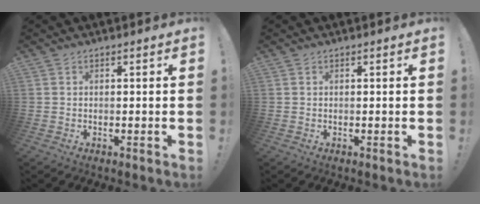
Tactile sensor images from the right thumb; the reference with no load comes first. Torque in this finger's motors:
{"motor_torque": [0.03, 0.03, 0.10, -0.16, 0.03]}